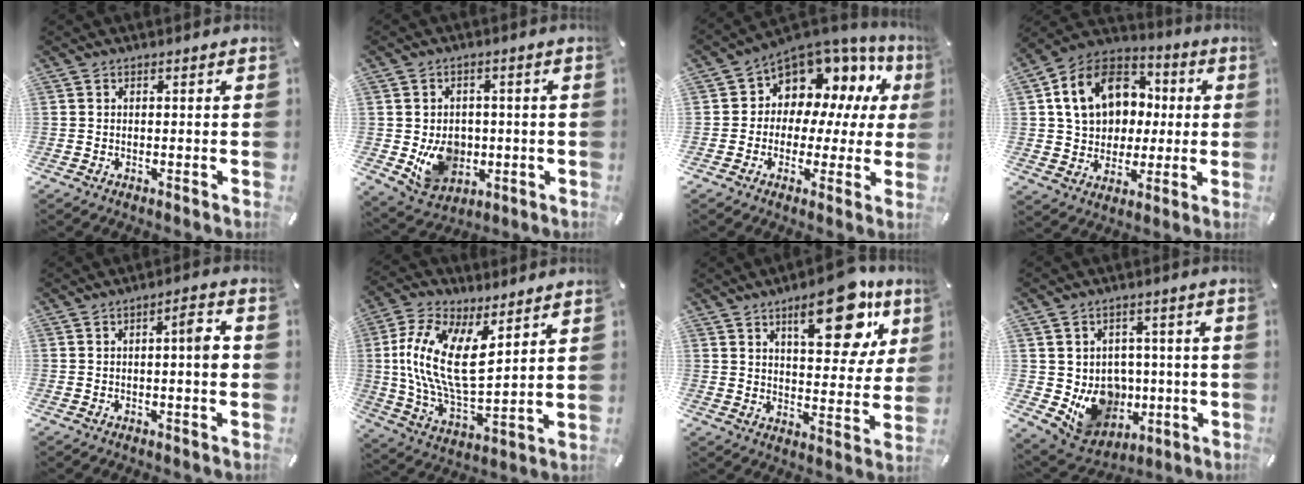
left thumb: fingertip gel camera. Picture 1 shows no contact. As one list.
[{"total": 9.6, "force": [-1.1, 8.5, 4.4], "torque": [-0.070, 0.008, -0.010]}, {"total": 9.0, "force": [4.4, 7.3, 2.8], "torque": [-0.058, -0.047, 0.086]}, {"total": 17.0, "force": [3.2, 14.0, 9.0], "torque": [-0.170, 0.004, 0.065]}, {"total": 5.1, "force": [-0.2, 0.9, 5.0], "torque": [-0.073, 0.002, -0.011]}, {"total": 15.9, "force": [5.4, 7.8, 12.8], "torque": [-0.285, -0.024, 0.097]}, {"total": 18.3, "force": [9.5, 8.2, 13.2], "torque": [-0.165, -0.047, 0.148]}, {"total": 10.6, "force": [-1.0, 10.0, 3.3], "torque": [-0.064, -0.018, 0.000]}]